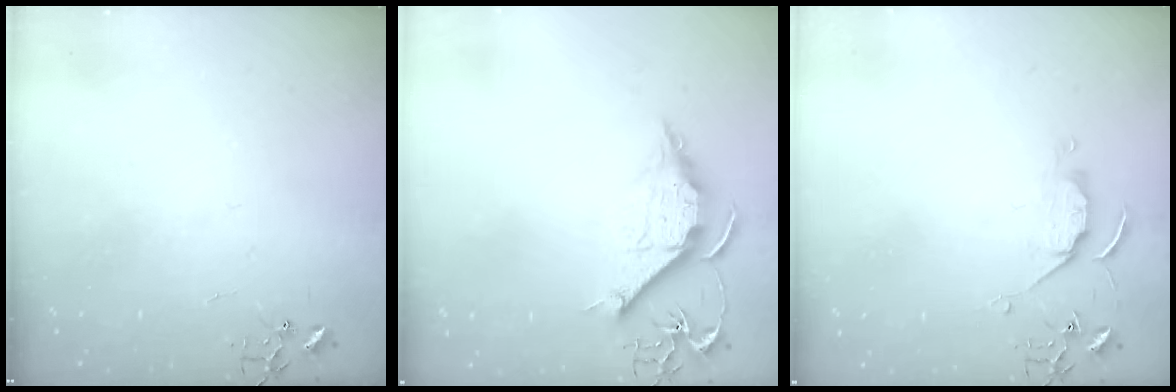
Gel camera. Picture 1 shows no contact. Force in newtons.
{"total": 10.8, "press": 10.7, "slide": 1.3}
{"total": 6.0, "press": 6.0, "slide": 0.6}